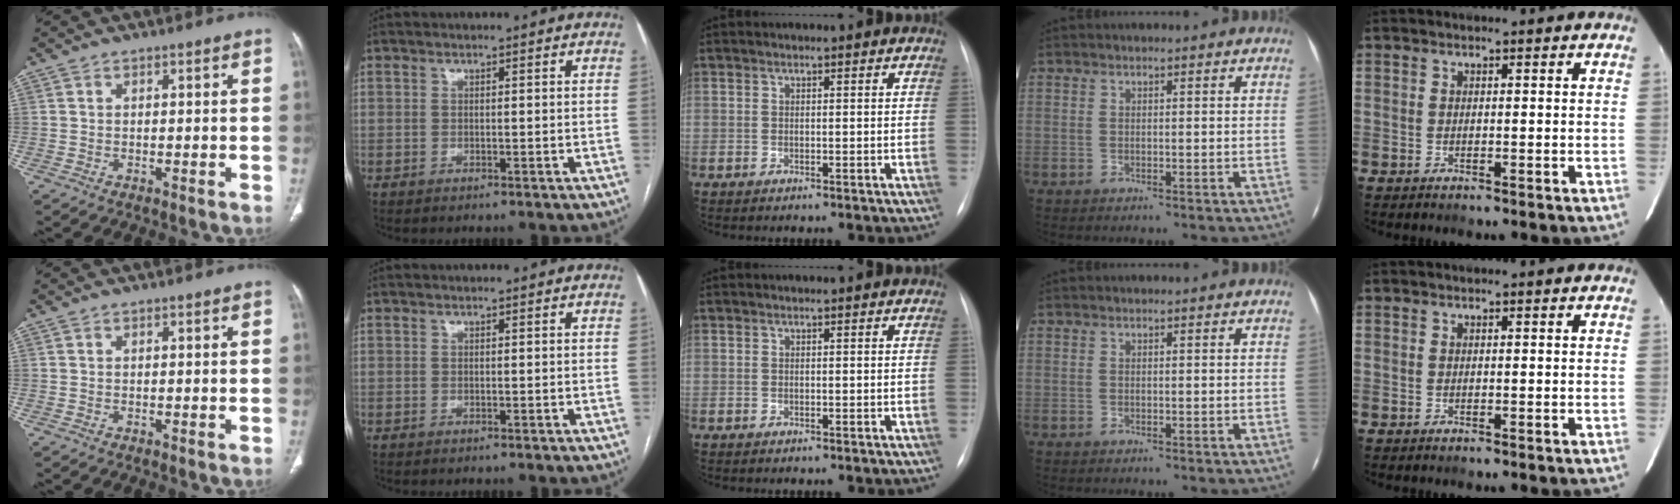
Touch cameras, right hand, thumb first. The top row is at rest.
{}